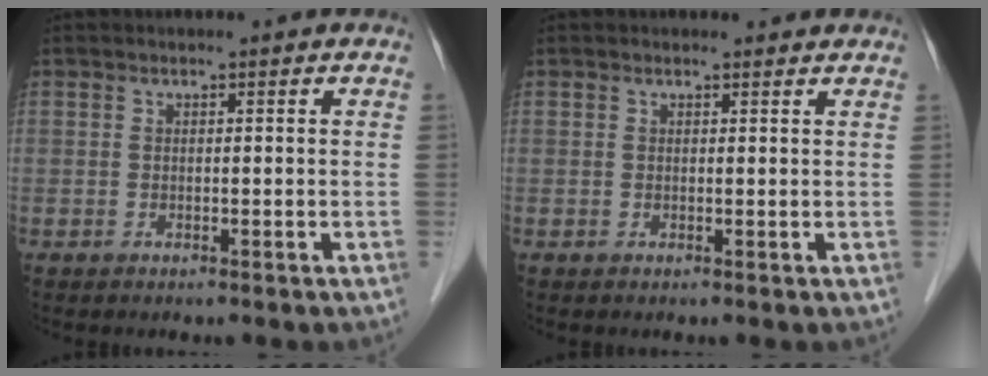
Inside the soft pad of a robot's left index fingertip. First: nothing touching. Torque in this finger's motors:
{"motor_torque": [0.76, -0.70, 0.14, 0.00]}